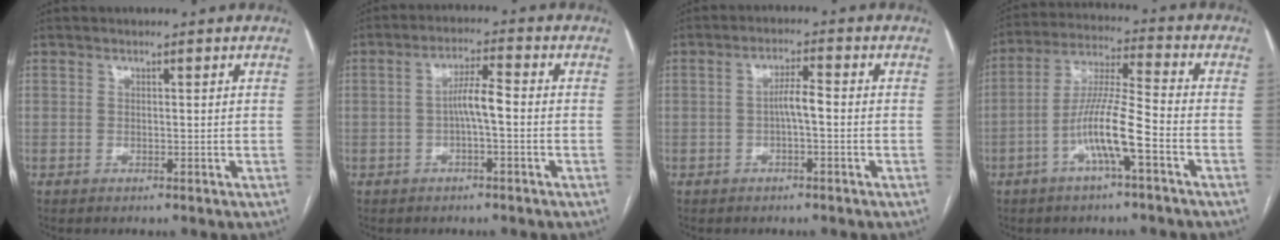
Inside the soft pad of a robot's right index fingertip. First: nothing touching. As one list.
[{"total": 4.6, "force": [-0.7, 0.6, 4.5], "torque": [-0.081, 0.014, -0.011]}, {"total": 3.3, "force": [-0.6, 0.6, 3.2], "torque": [-0.055, 0.010, -0.009]}, {"total": 10.0, "force": [-4.0, 0.4, 9.1], "torque": [-0.181, 0.010, -0.079]}]